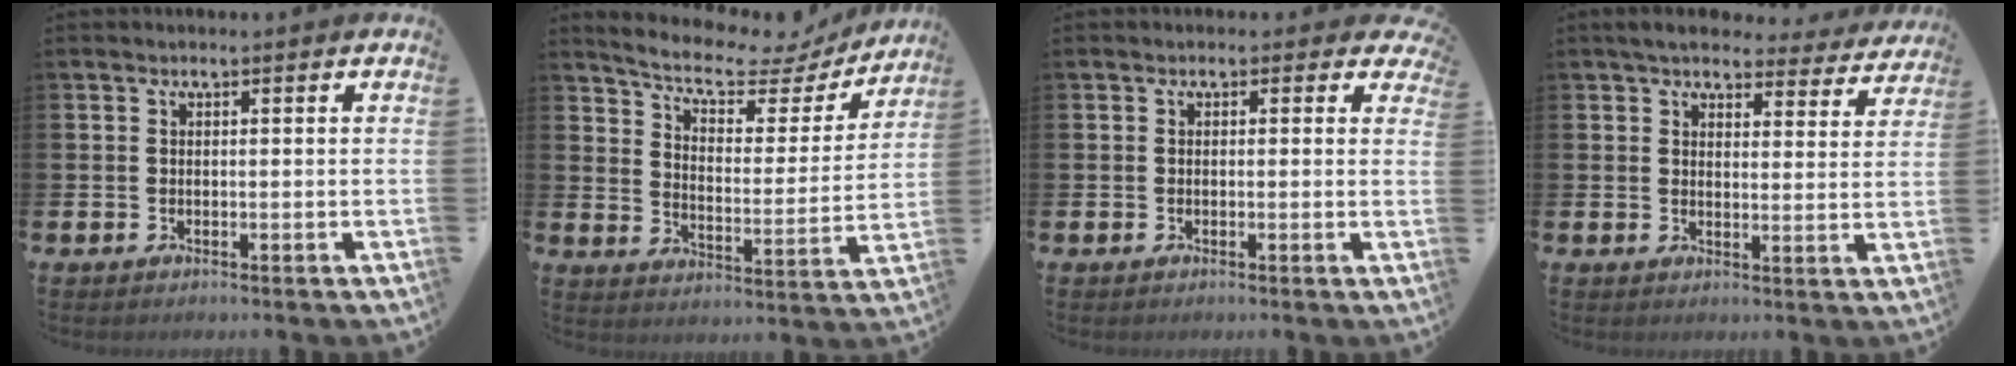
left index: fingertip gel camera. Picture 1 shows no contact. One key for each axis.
{"total": 7.6, "fx": 6.7, "fy": 2.4, "fz": 2.5, "tx": -0.070, "ty": -0.055, "tz": 0.109}
{"total": 0.8, "fx": -0.2, "fy": 0.8, "fz": 0.3, "tx": -0.002, "ty": 0.007, "tz": -0.007}
{"total": 4.8, "fx": 4.3, "fy": 1.7, "fz": 1.1, "tx": -0.030, "ty": -0.024, "tz": 0.076}